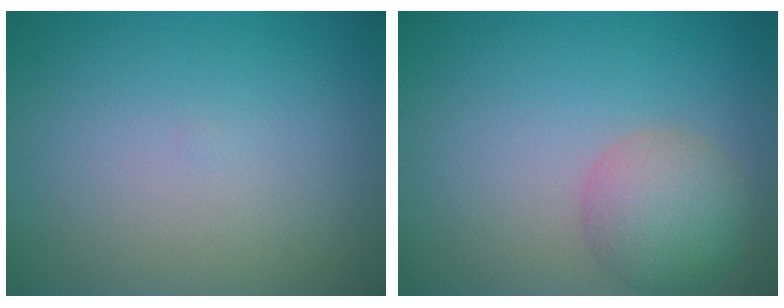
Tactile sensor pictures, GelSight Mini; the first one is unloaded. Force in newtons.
{"total": 4.1, "press": 4.1, "slide": 0.3}